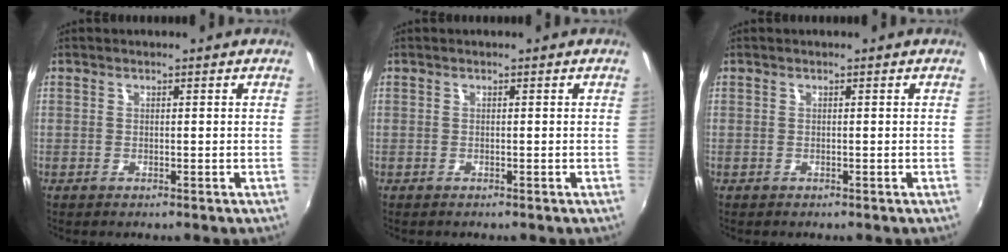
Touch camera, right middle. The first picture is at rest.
{"total": 0.0}
{"total": 0.0}